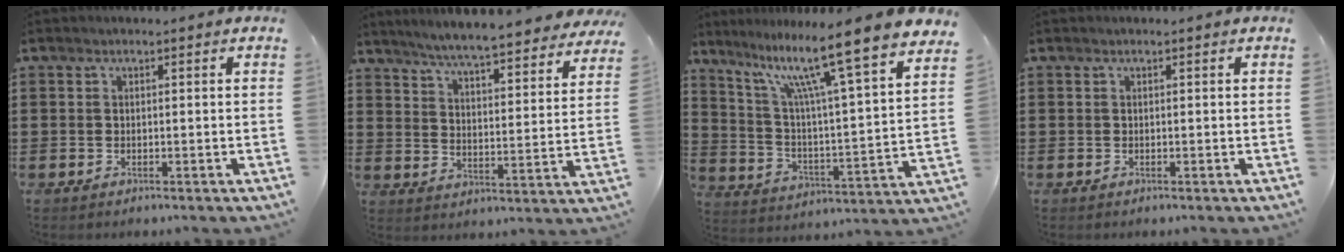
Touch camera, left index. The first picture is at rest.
{"total": 5.7, "force": [5.5, -0.6, 1.6], "torque": [-0.058, -0.043, 0.091]}
{"total": 12.9, "force": [10.0, 0.1, 8.3], "torque": [-0.179, -0.074, 0.155]}
{"total": 0.0}